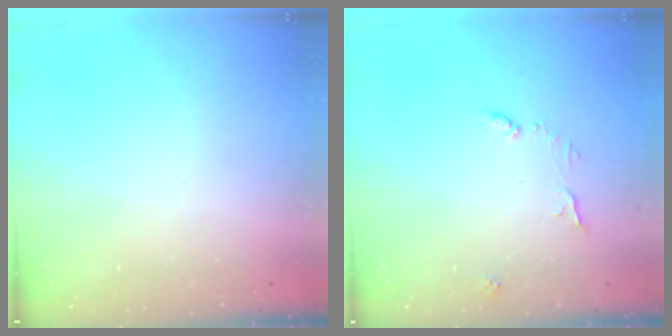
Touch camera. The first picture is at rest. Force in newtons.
{"total": 6.8, "press": 6.8, "slide": 0.4}